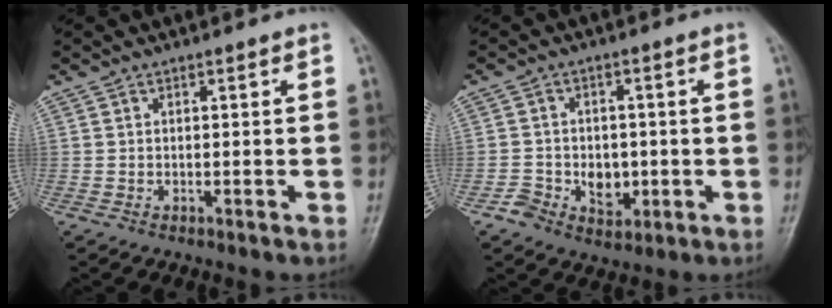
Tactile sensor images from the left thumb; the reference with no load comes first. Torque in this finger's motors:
{"motor_torque": [0.06, 0.34, 0.02, 0.04, 0.02]}